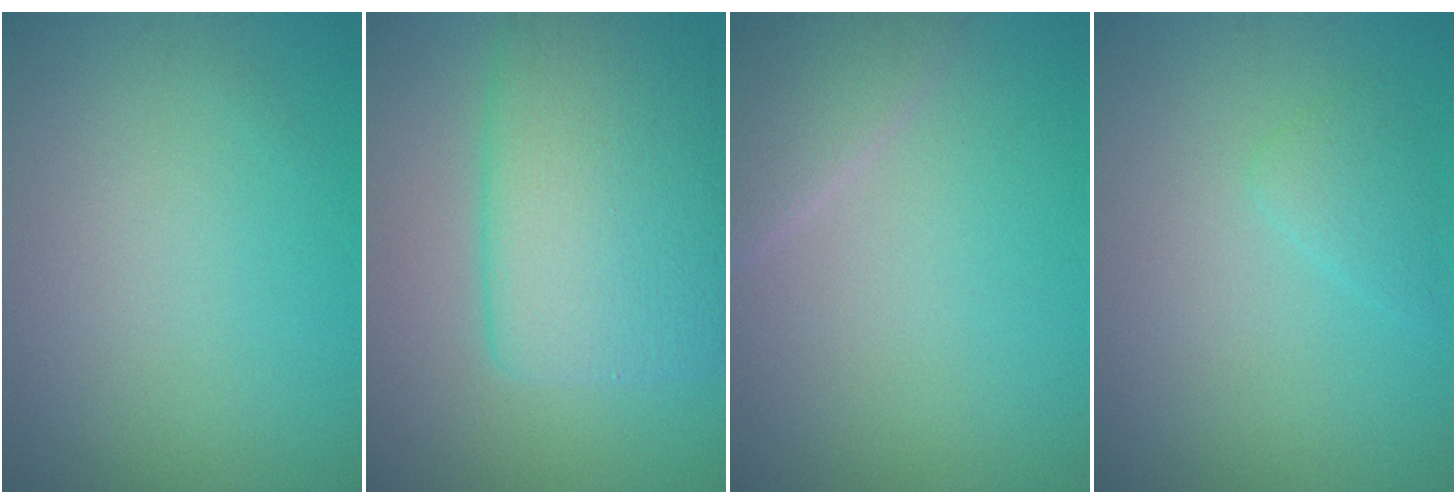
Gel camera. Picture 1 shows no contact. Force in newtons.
{"total": 8.7, "press": 8.7, "slide": 0.3}
{"total": 2.5, "press": 2.5, "slide": 0.2}
{"total": 1.4, "press": 1.4, "slide": 0.1}